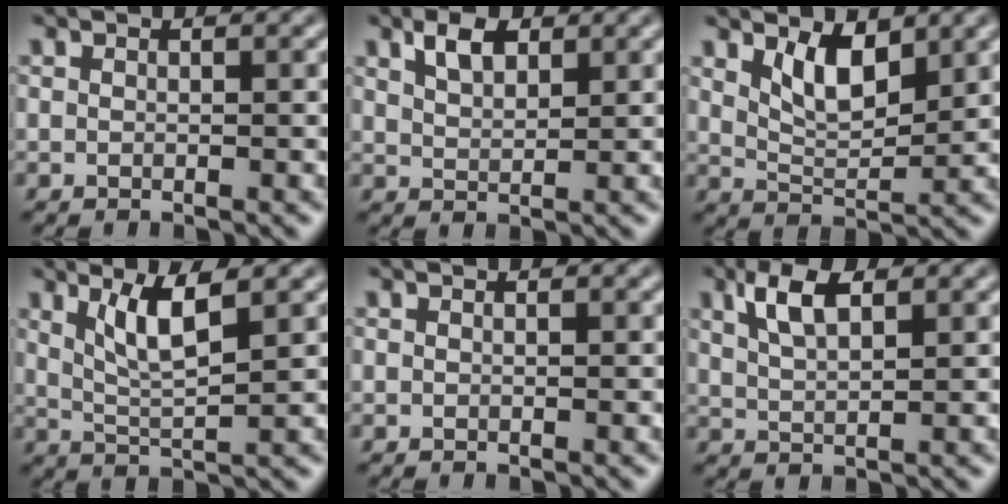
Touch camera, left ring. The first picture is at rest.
{"total": 2.6, "force": [1.7, 1.2, 1.6], "torque": [-0.034, 0.003, 0.034]}
{"total": 3.7, "force": [2.1, 1.5, 2.7], "torque": [-0.055, -0.008, 0.041]}
{"total": 4.0, "force": [1.8, 0.8, 3.4], "torque": [-0.068, -0.006, 0.039]}
{"total": 0.0}
{"total": 3.8, "force": [2.1, 1.5, 2.8], "torque": [-0.059, 0.005, 0.040]}